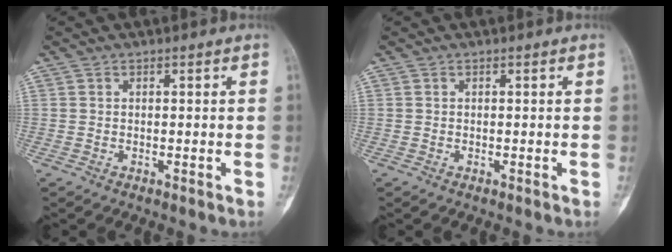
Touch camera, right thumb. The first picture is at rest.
{"total": 0.0}